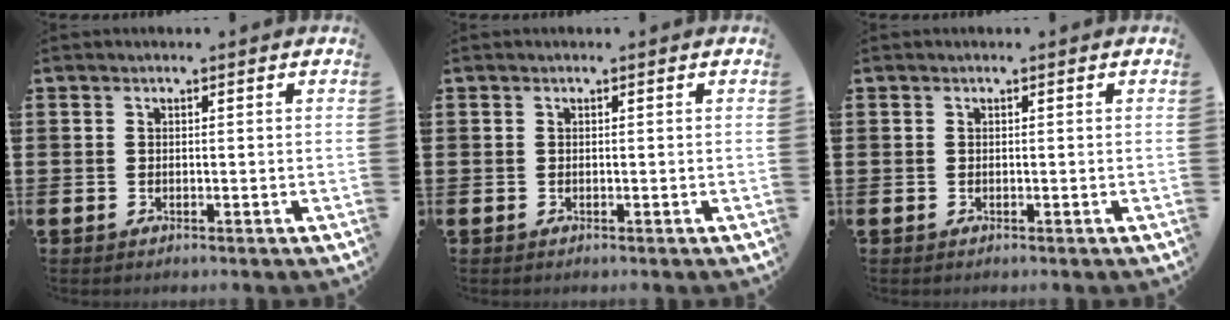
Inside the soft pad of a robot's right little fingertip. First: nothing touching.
{"total": 0.0}
{"total": 0.0}